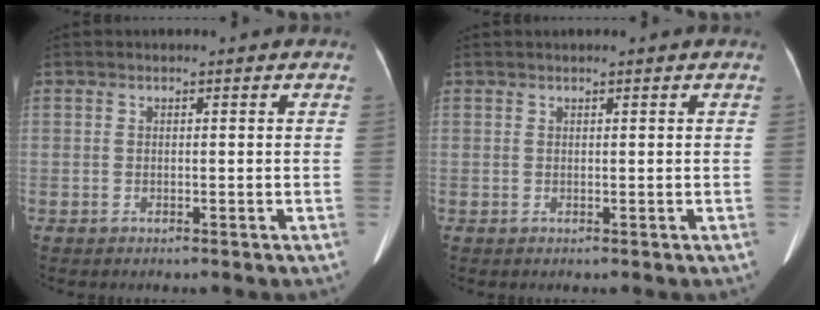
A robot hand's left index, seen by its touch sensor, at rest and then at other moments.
{"total": 0.6, "force": [0.5, -0.1, 0.3], "torque": [-0.008, 0.009, 0.015]}